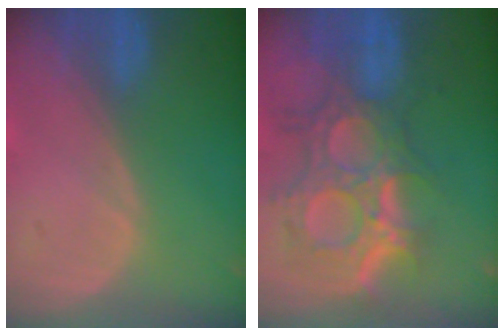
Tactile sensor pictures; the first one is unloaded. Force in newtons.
{"total": 11.9, "press": 10.7, "slide": 5.3}